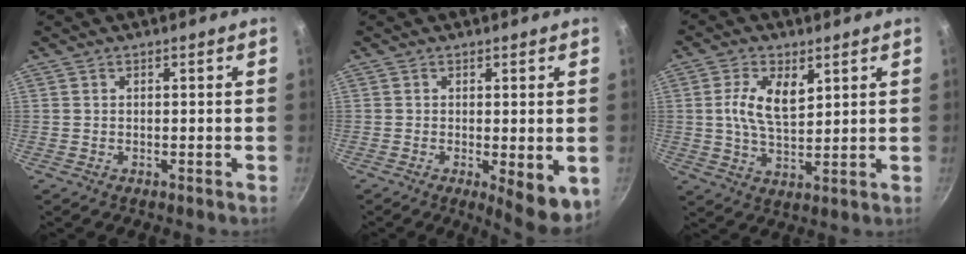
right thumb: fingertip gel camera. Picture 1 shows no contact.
{"total": 7.2, "force": [-1.9, 2.1, 6.6], "torque": [-0.087, -0.020, -0.025]}
{"total": 8.5, "force": [2.6, 4.3, 6.8], "torque": [-0.120, -0.012, 0.051]}